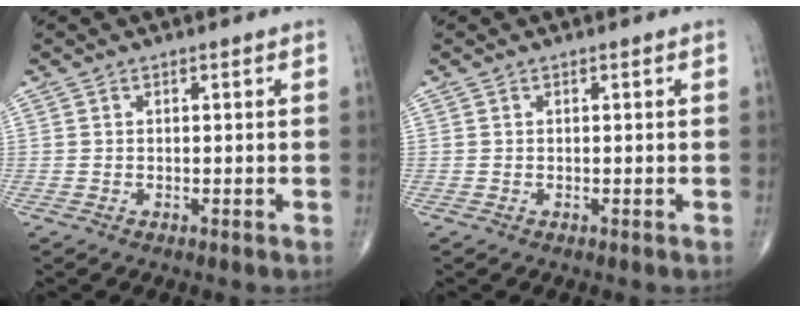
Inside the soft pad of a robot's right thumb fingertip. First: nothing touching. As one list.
[{"total": 0.0}]